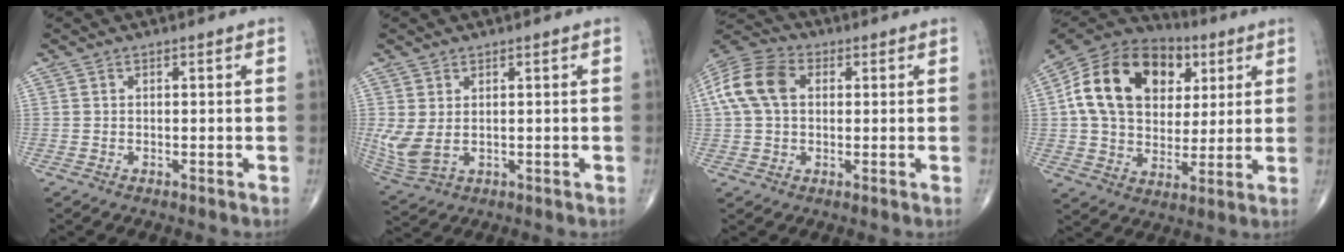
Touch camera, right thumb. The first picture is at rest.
{"total": 6.3, "force": [0.6, 3.9, 4.9], "torque": [-0.120, -0.002, 0.028]}
{"total": 11.5, "force": [2.1, 8.0, 8.0], "torque": [-0.162, 0.027, 0.032]}
{"total": 22.4, "force": [5.9, 16.1, 14.3], "torque": [-0.236, 0.012, 0.098]}